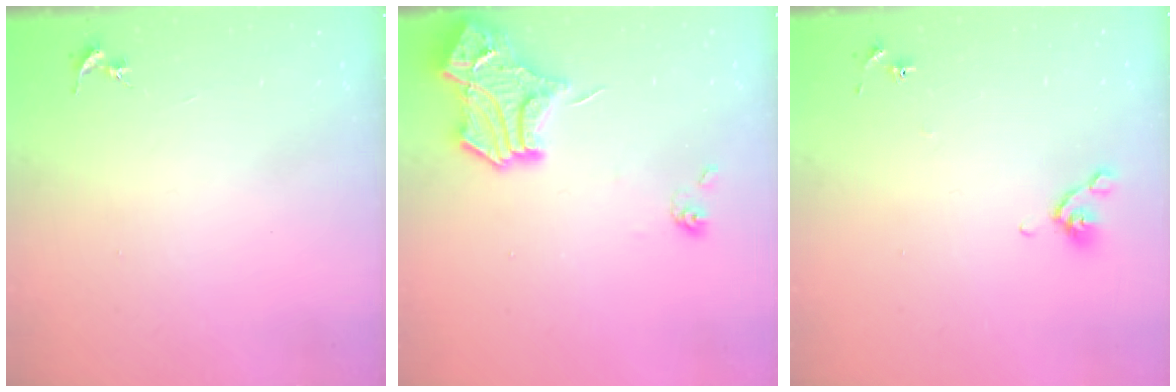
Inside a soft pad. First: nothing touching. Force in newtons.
{"total": 15.5, "press": 15.4, "slide": 1.4}
{"total": 5.8, "press": 5.6, "slide": 1.7}